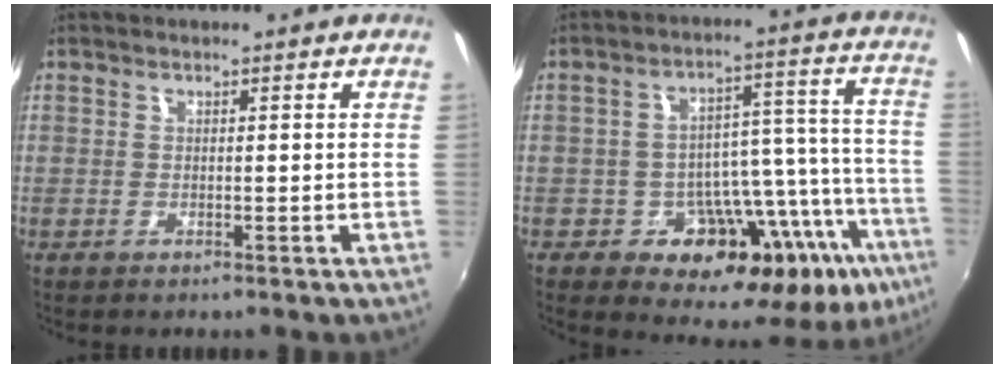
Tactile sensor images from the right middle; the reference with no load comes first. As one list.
[{"total": 20.3, "force": [-10.1, 12.3, 12.5], "torque": [-0.173, 0.021, -0.123]}]